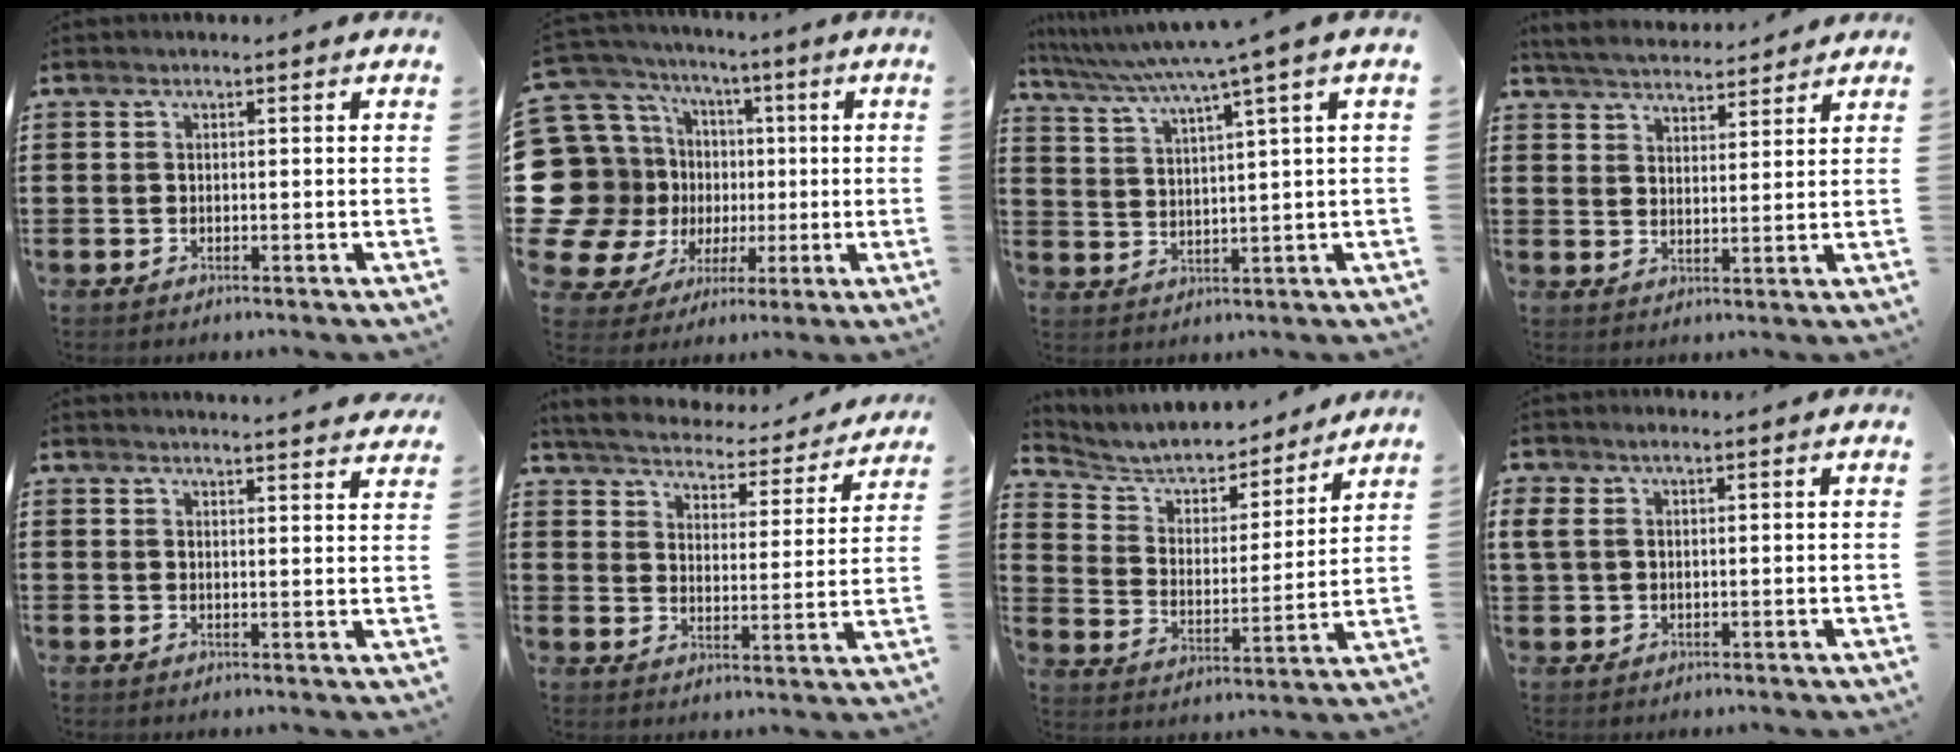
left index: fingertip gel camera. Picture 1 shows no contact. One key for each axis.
{"total": 14.9, "fx": -1.5, "fy": 14.3, "fz": 4.0, "tx": -0.156, "ty": -0.015, "tz": 0.008}
{"total": 5.2, "fx": 3.7, "fy": -1.0, "fz": 3.5, "tx": -0.085, "ty": -0.030, "tz": 0.057}
{"total": 4.4, "fx": 4.3, "fy": 0.7, "fz": 0.4, "tx": -0.025, "ty": -0.018, "tz": 0.077}
{"total": 2.7, "fx": 2.6, "fy": -0.3, "fz": 0.0, "tx": 0.000, "ty": -0.014, "tz": 0.049}
{"total": 4.2, "fx": 4.2, "fy": 0.2, "fz": 0.4, "tx": -0.033, "ty": -0.033, "tz": 0.067}
{"total": 5.4, "fx": 5.1, "fy": 1.7, "fz": 0.8, "tx": -0.050, "ty": -0.037, "tz": 0.082}
{"total": 2.2, "fx": 0.8, "fy": 1.3, "fz": 1.5, "tx": -0.042, "ty": 0.004, "tz": 0.011}